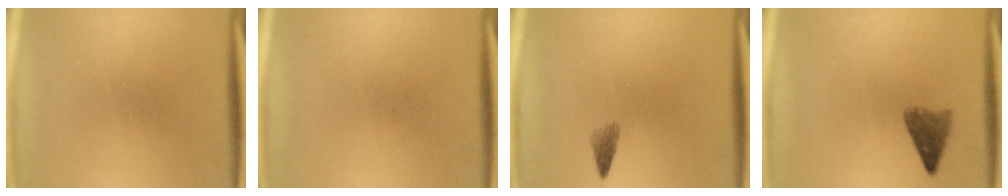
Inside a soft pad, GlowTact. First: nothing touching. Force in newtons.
{"total": 0.0}
{"total": 1.5}
{"total": 3.3}